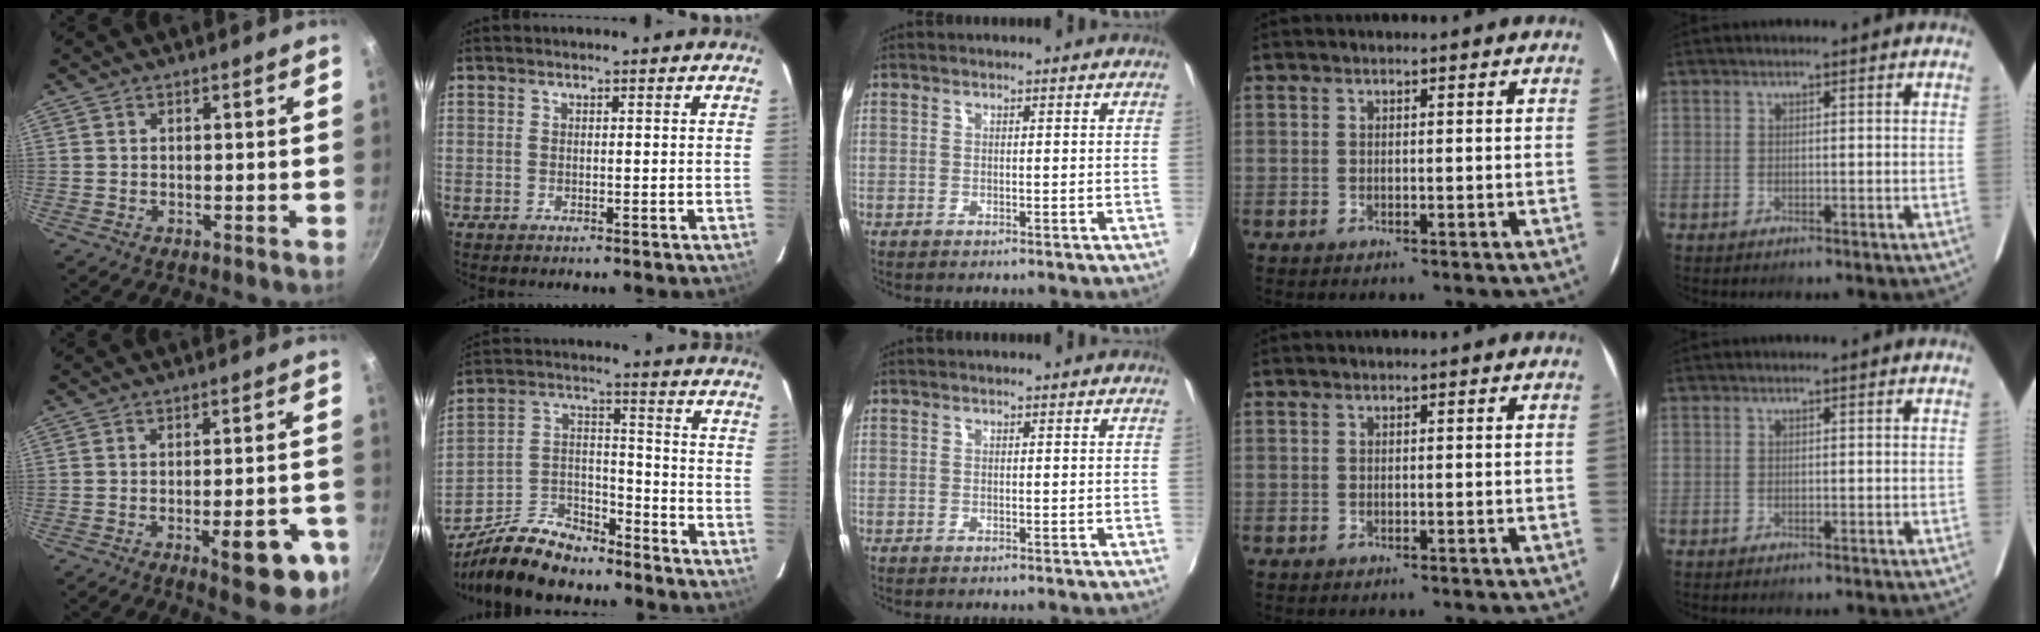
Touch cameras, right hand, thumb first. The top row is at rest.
{"thumb": {"total": 12.3, "force": [-5.1, 4.2, 10.4], "torque": [-0.102, 0.018, -0.060]}, "index": {"total": 14.5, "force": [-11.6, 6.1, 6.4], "torque": [-0.146, 0.018, -0.201]}}